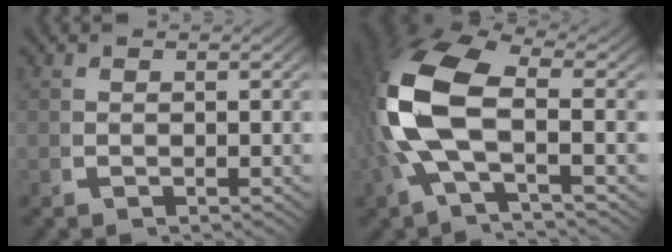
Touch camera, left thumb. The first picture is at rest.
{"total": 11.7, "force": [0.3, 6.6, 9.7], "torque": [-0.230, -0.009, 0.006]}